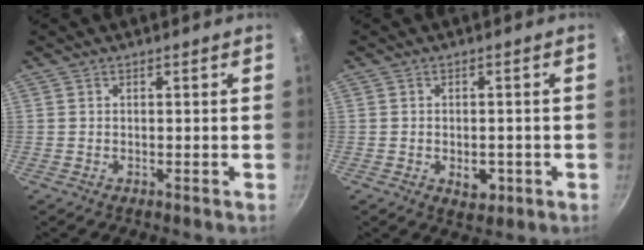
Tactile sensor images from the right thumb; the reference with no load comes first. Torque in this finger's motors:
{"motor_torque": [-0.24, 0.18, -0.13, 0.03, 0.00]}